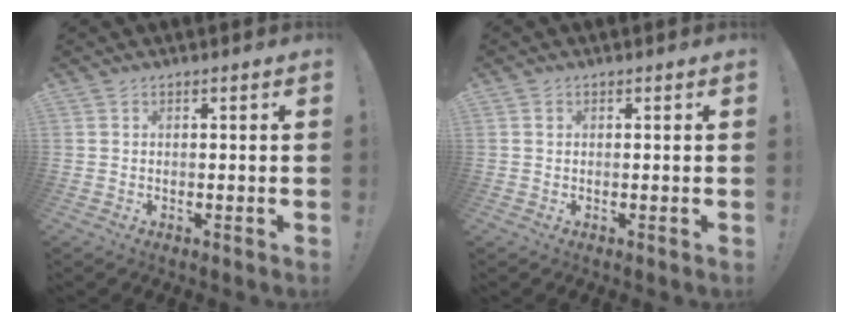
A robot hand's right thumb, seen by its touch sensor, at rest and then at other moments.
{"total": 0.7, "force": [0.2, 0.6, 0.3], "torque": [0.002, -0.001, 0.002]}